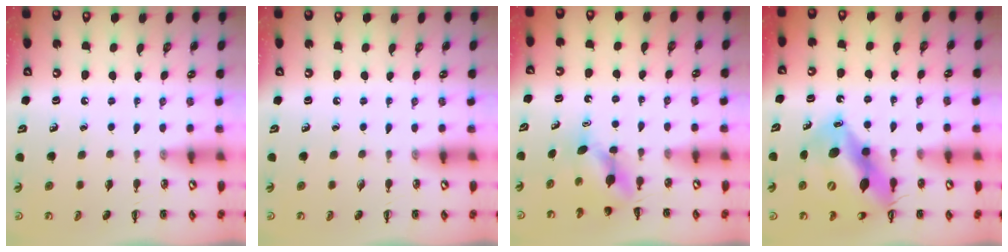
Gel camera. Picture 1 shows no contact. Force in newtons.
{"total": 0.0}
{"total": 3.9, "press": 3.9, "slide": 0.2}
{"total": 15.0, "press": 14.3, "slide": 4.3}